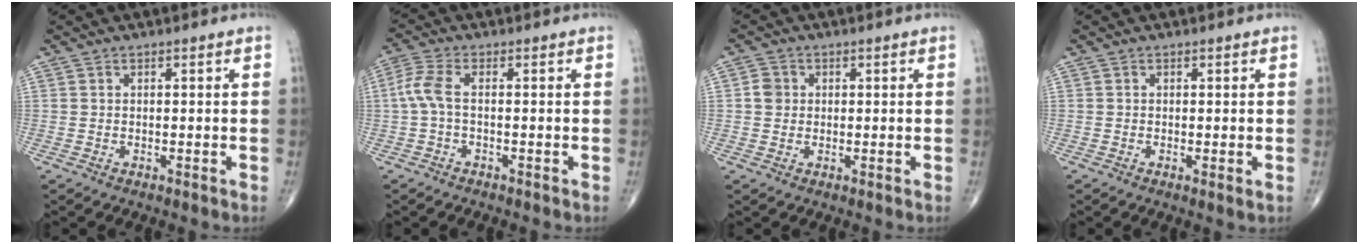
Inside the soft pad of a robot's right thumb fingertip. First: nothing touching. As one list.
[{"total": 4.5, "force": [-0.4, 1.7, 4.1], "torque": [-0.115, 0.012, -0.015]}, {"total": 2.8, "force": [0.3, 2.5, 1.1], "torque": [-0.007, 0.004, 0.001]}, {"total": 1.1, "force": [-0.2, 0.1, 1.1], "torque": [-0.024, -0.006, -0.006]}]